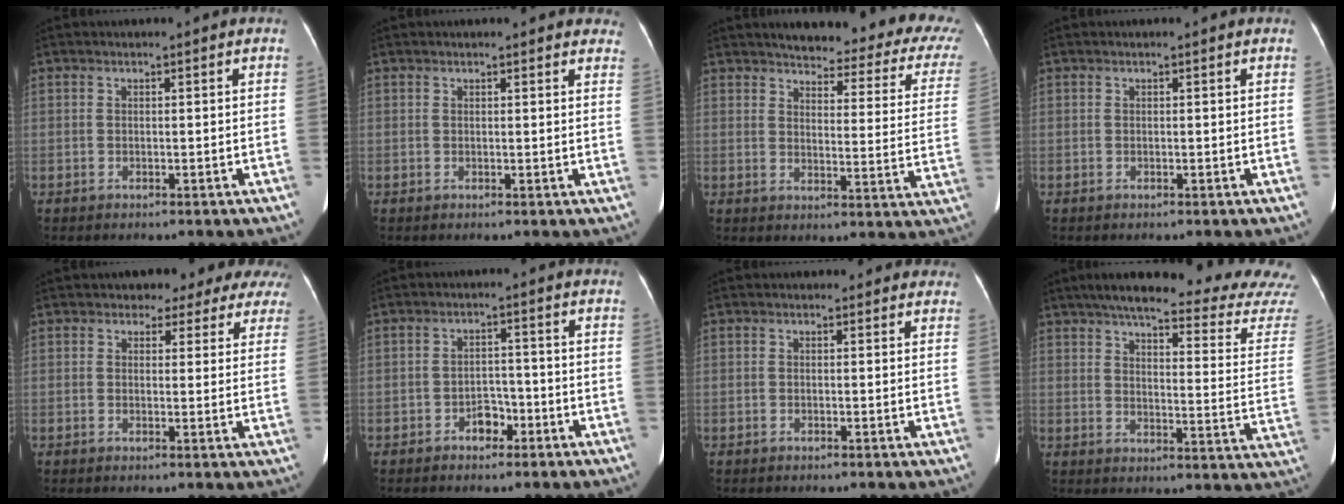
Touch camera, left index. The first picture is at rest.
{"total": 8.5, "force": [7.7, 2.1, 3.0], "torque": [-0.010, 0.000, 0.065]}
{"total": 19.8, "force": [16.6, 4.3, 10.0], "torque": [-0.103, -0.034, 0.172]}
{"total": 0.0}
{"total": 9.9, "force": [8.5, 4.2, 2.9], "torque": [-0.007, 0.008, 0.072]}
{"total": 3.1, "force": [-1.9, 1.9, 1.6], "torque": [-0.022, 0.007, -0.029]}
{"total": 2.7, "force": [2.2, 1.5, 0.2], "torque": [0.014, -0.001, 0.007]}
{"total": 27.3, "force": [24.4, 2.2, 12.1], "torque": [-0.168, -0.070, 0.287]}